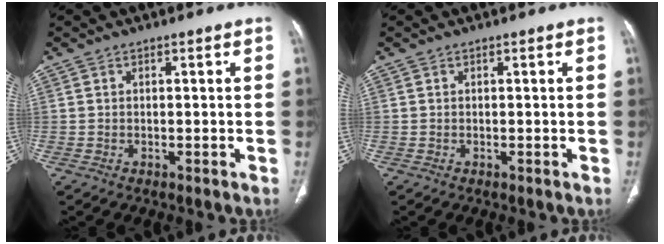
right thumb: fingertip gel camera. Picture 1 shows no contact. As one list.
[{"total": 0.0}]